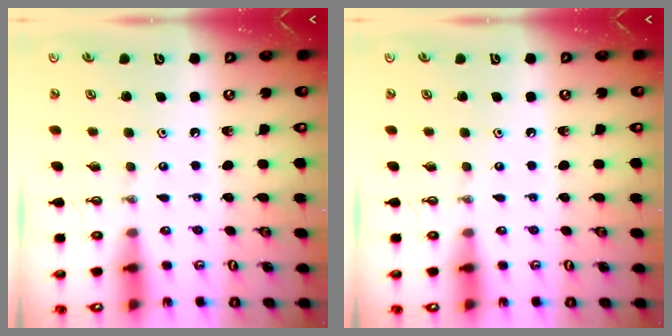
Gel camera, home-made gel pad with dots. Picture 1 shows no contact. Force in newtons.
{"total": 0.0}